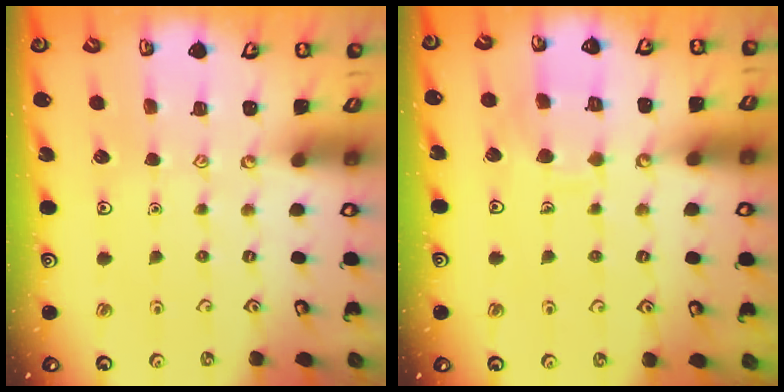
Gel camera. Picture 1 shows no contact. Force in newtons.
{"total": 7.7, "press": 7.7, "slide": 0.8}